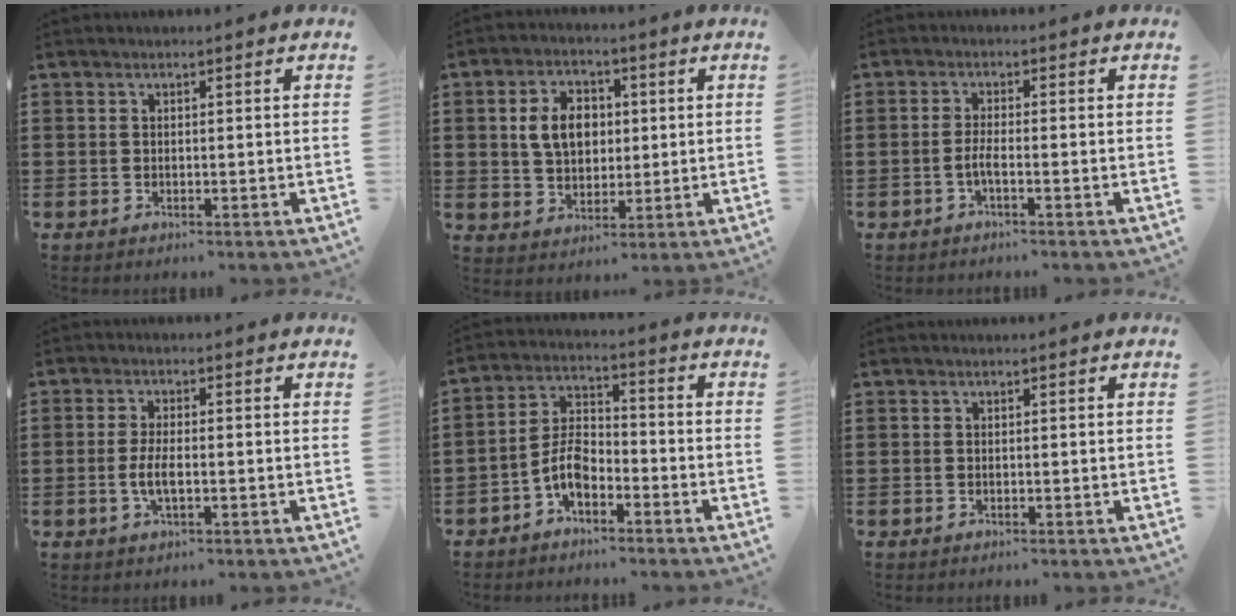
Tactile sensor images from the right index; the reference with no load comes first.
{"total": 7.1, "force": [1.0, 5.2, 4.7], "torque": [-0.103, 0.007, 0.008]}
{"total": 2.2, "force": [-1.1, 0.2, 2.0], "torque": [-0.043, -0.002, -0.022]}
{"total": 3.5, "force": [-0.7, 1.0, 3.2], "torque": [-0.072, -0.004, -0.017]}
{"total": 6.2, "force": [-3.0, 3.1, 4.4], "torque": [-0.103, 0.007, -0.064]}
{"total": 0.0}